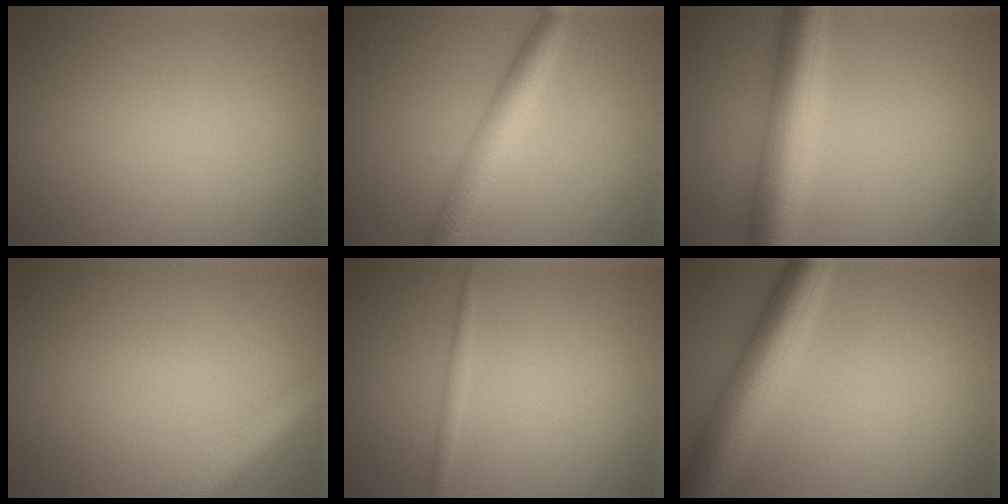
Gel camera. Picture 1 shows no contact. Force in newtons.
{"total": 4.4, "press": 4.4, "slide": 0.1}
{"total": 7.0, "press": 7.0, "slide": 0.1}
{"total": 3.9, "press": 3.9, "slide": 0.2}
{"total": 1.0, "press": 1.0, "slide": 0.0}
{"total": 6.8, "press": 6.8, "slide": 0.1}